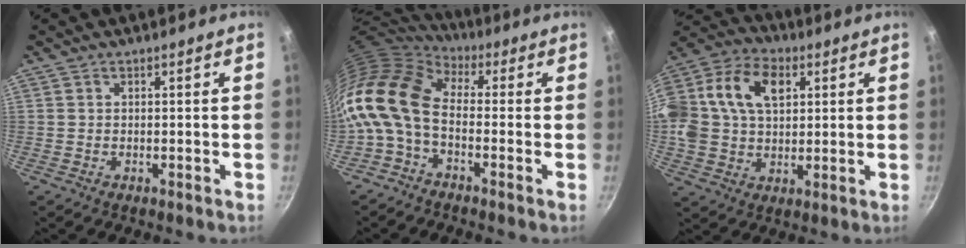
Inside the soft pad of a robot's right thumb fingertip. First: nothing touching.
{"total": 13.0, "force": [-1.8, 8.0, 10.1], "torque": [-0.189, 0.026, -0.057]}
{"total": 22.2, "force": [5.7, 15.5, 14.8], "torque": [-0.303, 0.027, 0.092]}